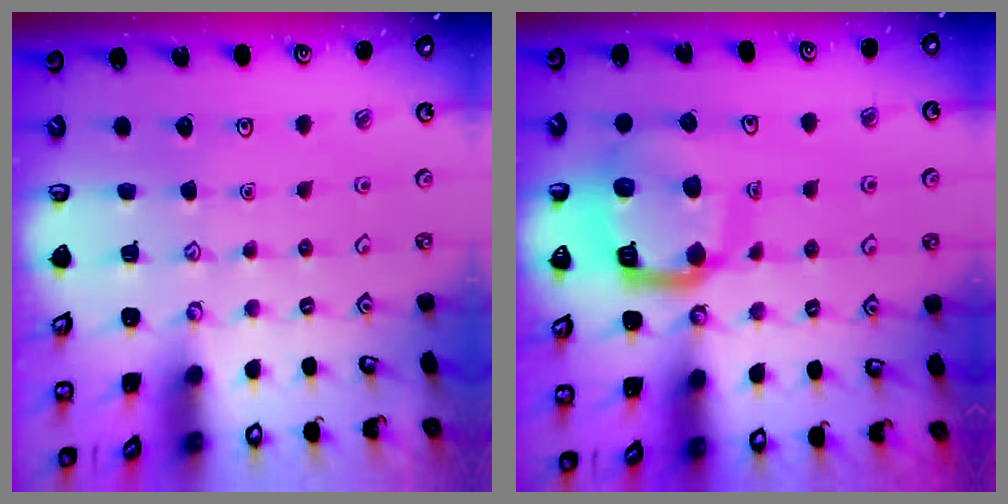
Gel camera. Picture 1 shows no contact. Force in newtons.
{"total": 13.8, "press": 13.7, "slide": 1.7}